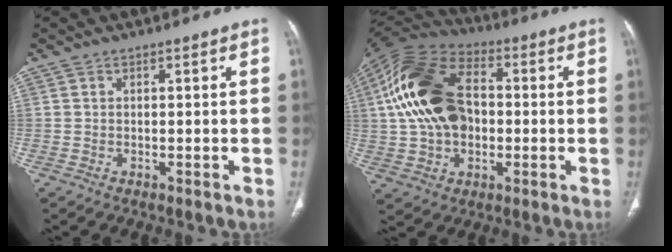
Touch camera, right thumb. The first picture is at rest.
{"total": 20.8, "force": [1.2, 13.9, 15.4], "torque": [-0.284, 0.021, 0.019]}